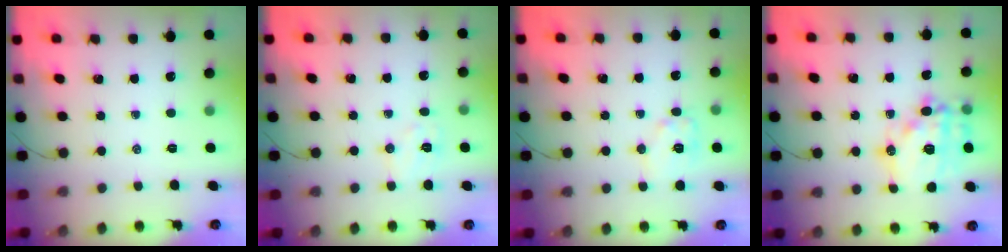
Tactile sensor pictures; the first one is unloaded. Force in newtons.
{"total": 6.0, "press": 5.9, "slide": 1.0}
{"total": 8.2, "press": 8.2, "slide": 0.2}
{"total": 17.5, "press": 17.2, "slide": 3.0}